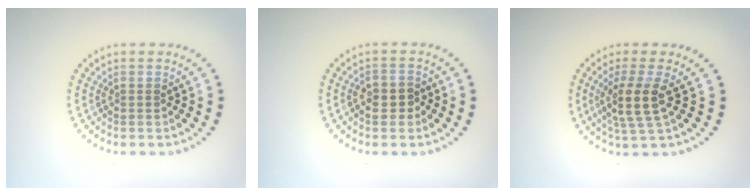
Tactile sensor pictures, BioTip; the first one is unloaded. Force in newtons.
{"total": 2.0, "press": 1.9, "slide": 0.5}
{"total": 3.6, "press": 2.9, "slide": 2.2}